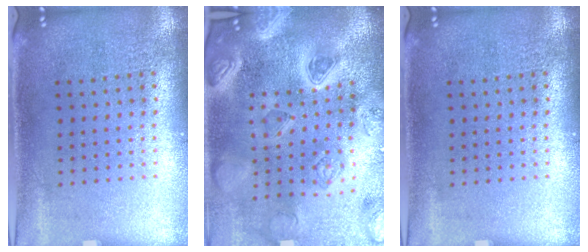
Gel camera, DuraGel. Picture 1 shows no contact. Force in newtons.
{"total": 5.0, "press": 4.2, "slide": 2.6}
{"total": 0.0}